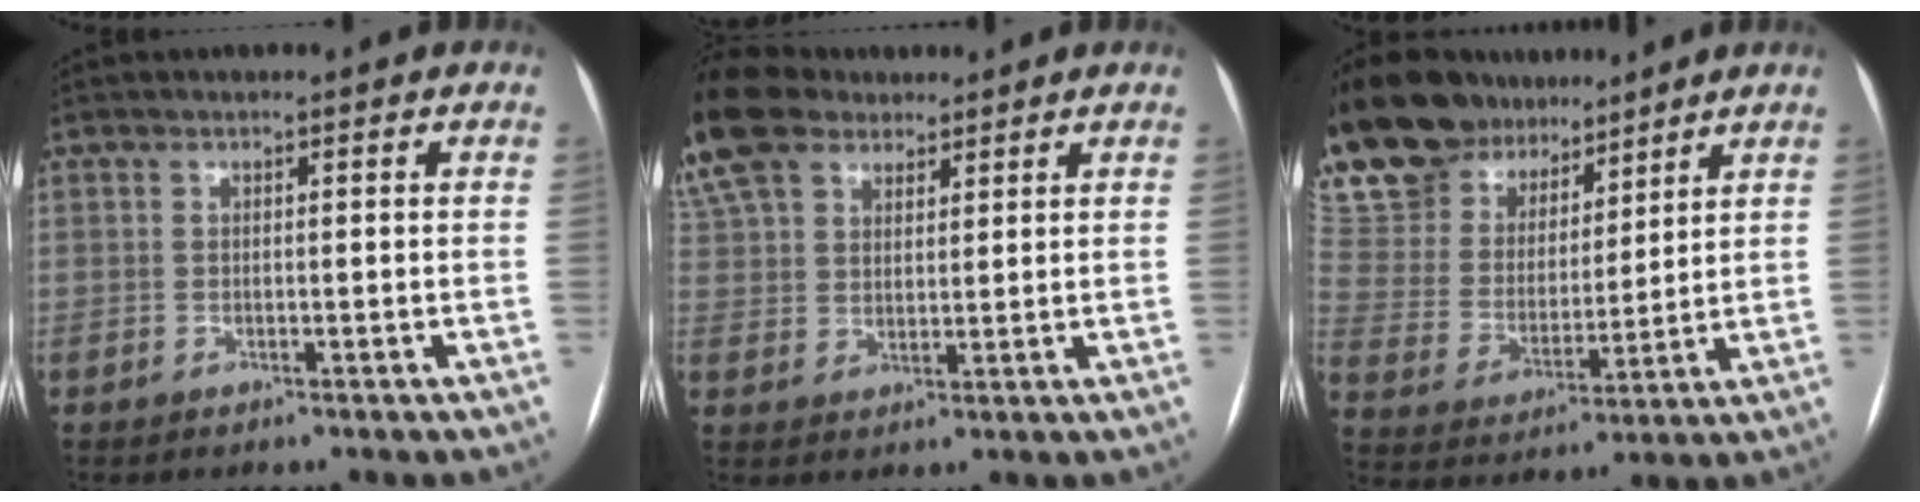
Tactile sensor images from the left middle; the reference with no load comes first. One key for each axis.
{"total": 15.6, "fx": 11.8, "fy": 8.0, "fz": 6.1, "tx": -0.177, "ty": 0.047, "tz": 0.223}
{"total": 16.0, "fx": 13.5, "fy": 7.0, "fz": 4.9, "tx": -0.099, "ty": 0.034, "tz": 0.254}